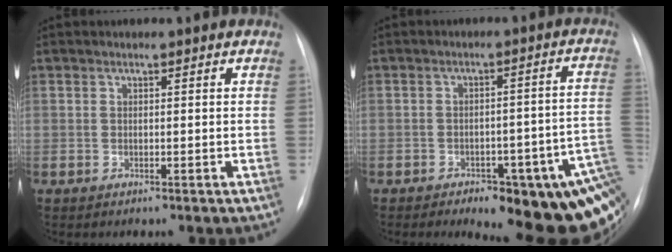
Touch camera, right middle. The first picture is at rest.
{"total": 18.7, "force": [-10.4, 6.7, 14.1], "torque": [-0.093, 0.030, -0.119]}